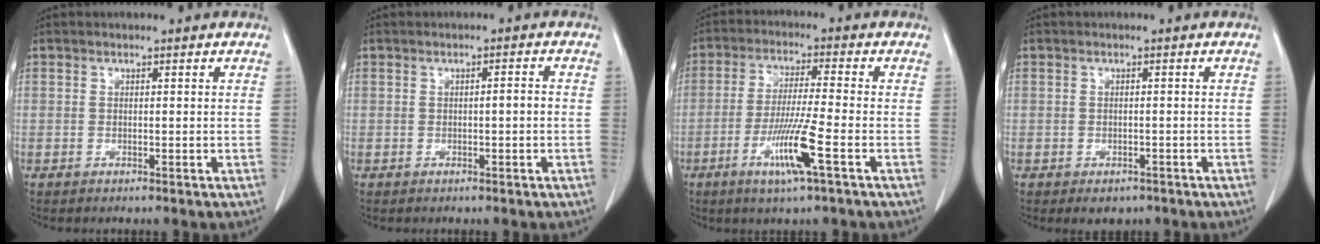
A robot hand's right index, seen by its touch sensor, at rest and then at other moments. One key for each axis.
{"total": 1.4, "fx": -0.3, "fy": 0.1, "fz": 1.4, "tx": -0.021, "ty": 0.002, "tz": -0.003}
{"total": 8.9, "fx": -3.7, "fy": -0.6, "fz": 8.0, "tx": -0.156, "ty": -0.017, "tz": -0.072}
{"total": 2.6, "fx": -1.7, "fy": 1.7, "fz": 1.0, "tx": -0.007, "ty": 0.001, "tz": -0.013}